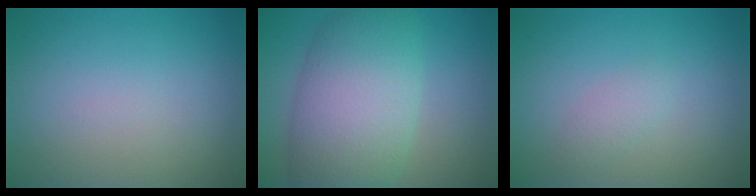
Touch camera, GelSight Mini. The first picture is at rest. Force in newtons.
{"total": 9.4, "press": 9.4, "slide": 0.3}
{"total": 1.3, "press": 1.3, "slide": 0.1}